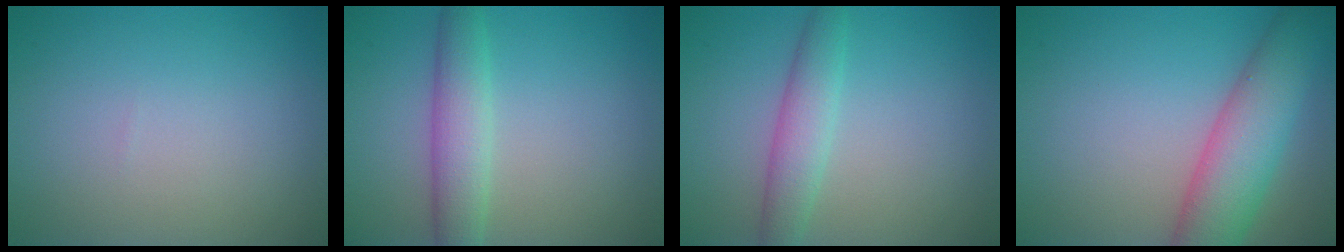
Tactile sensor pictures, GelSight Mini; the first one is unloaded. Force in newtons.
{"total": 3.7, "press": 3.7, "slide": 0.2}
{"total": 3.0, "press": 3.0, "slide": 0.1}
{"total": 7.2, "press": 7.2, "slide": 0.3}